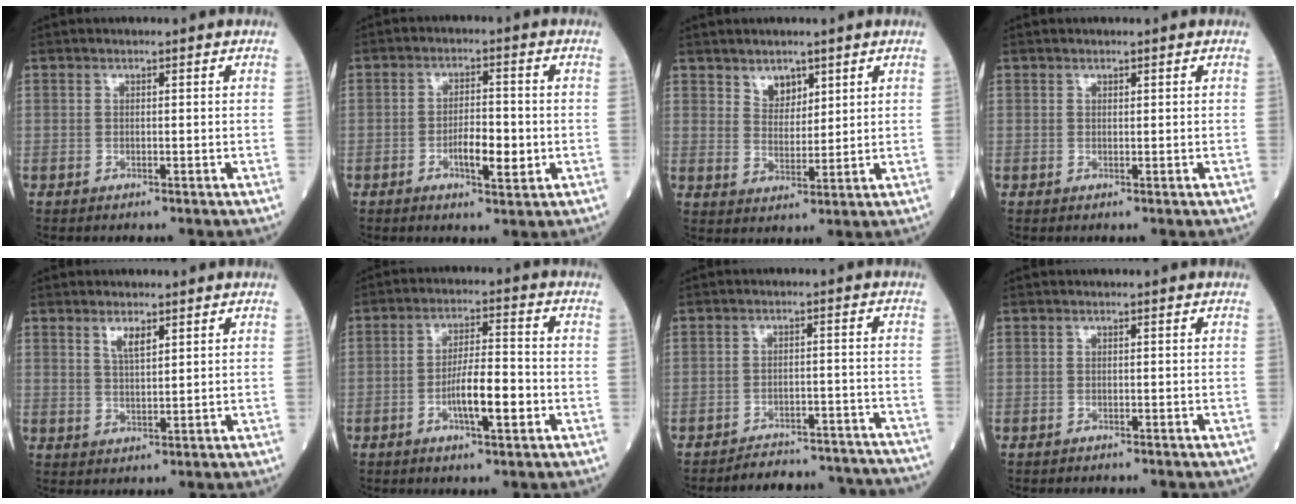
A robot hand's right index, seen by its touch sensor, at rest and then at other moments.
{"total": 5.6, "force": [-1.4, 1.5, 5.2], "torque": [-0.088, -0.001, -0.022]}
{"total": 3.8, "force": [2.6, 2.2, 1.8], "torque": [-0.028, -0.002, 0.052]}
{"total": 0.0}
{"total": 3.0, "force": [1.8, 0.7, 2.3], "torque": [-0.046, 0.000, 0.038]}
{"total": 7.7, "force": [-2.4, 1.3, 7.2], "torque": [-0.129, 0.004, -0.040]}
{"total": 14.1, "force": [-13.7, 2.8, 1.6], "torque": [0.000, 0.026, -0.161]}
{"total": 1.2, "force": [-1.1, 0.3, 0.3], "torque": [-0.009, -0.002, -0.015]}